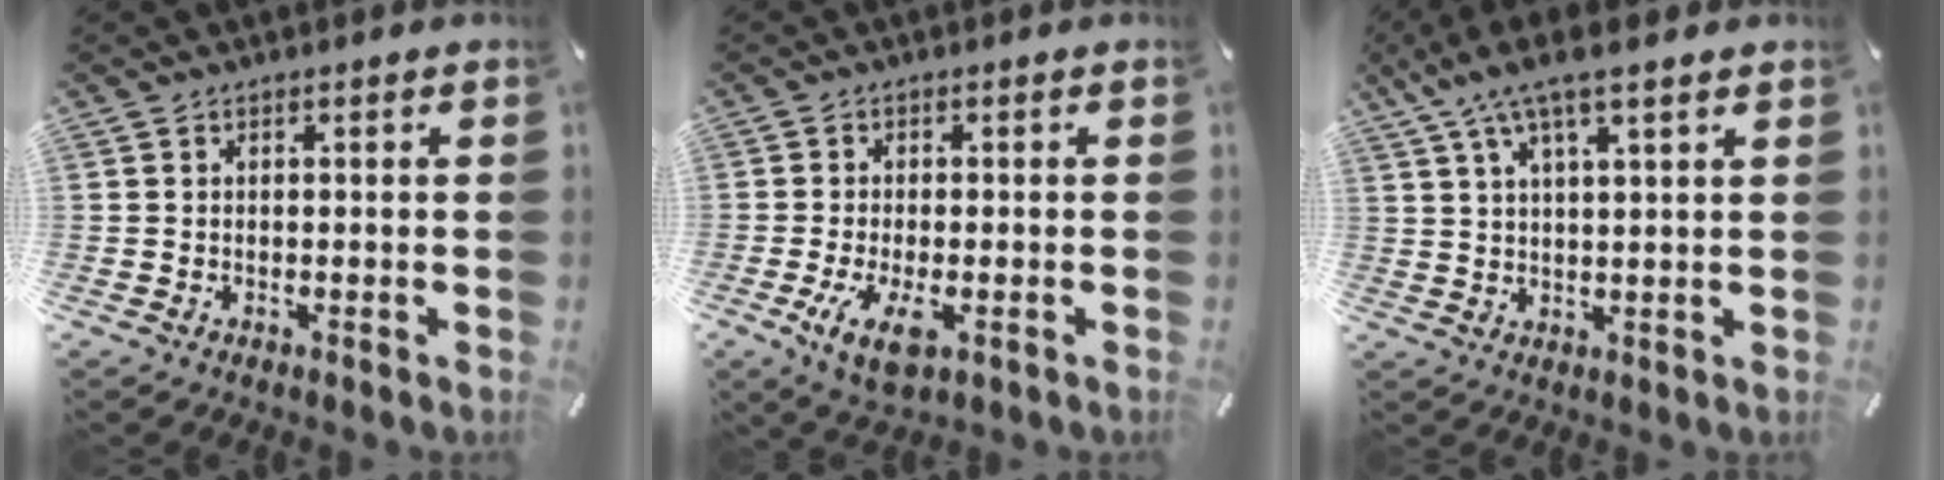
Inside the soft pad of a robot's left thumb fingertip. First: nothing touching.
{"total": 7.0, "force": [-2.2, 2.6, 6.1], "torque": [-0.120, -0.016, -0.037]}
{"total": 7.6, "force": [5.4, 1.6, 5.1], "torque": [-0.113, -0.010, 0.097]}